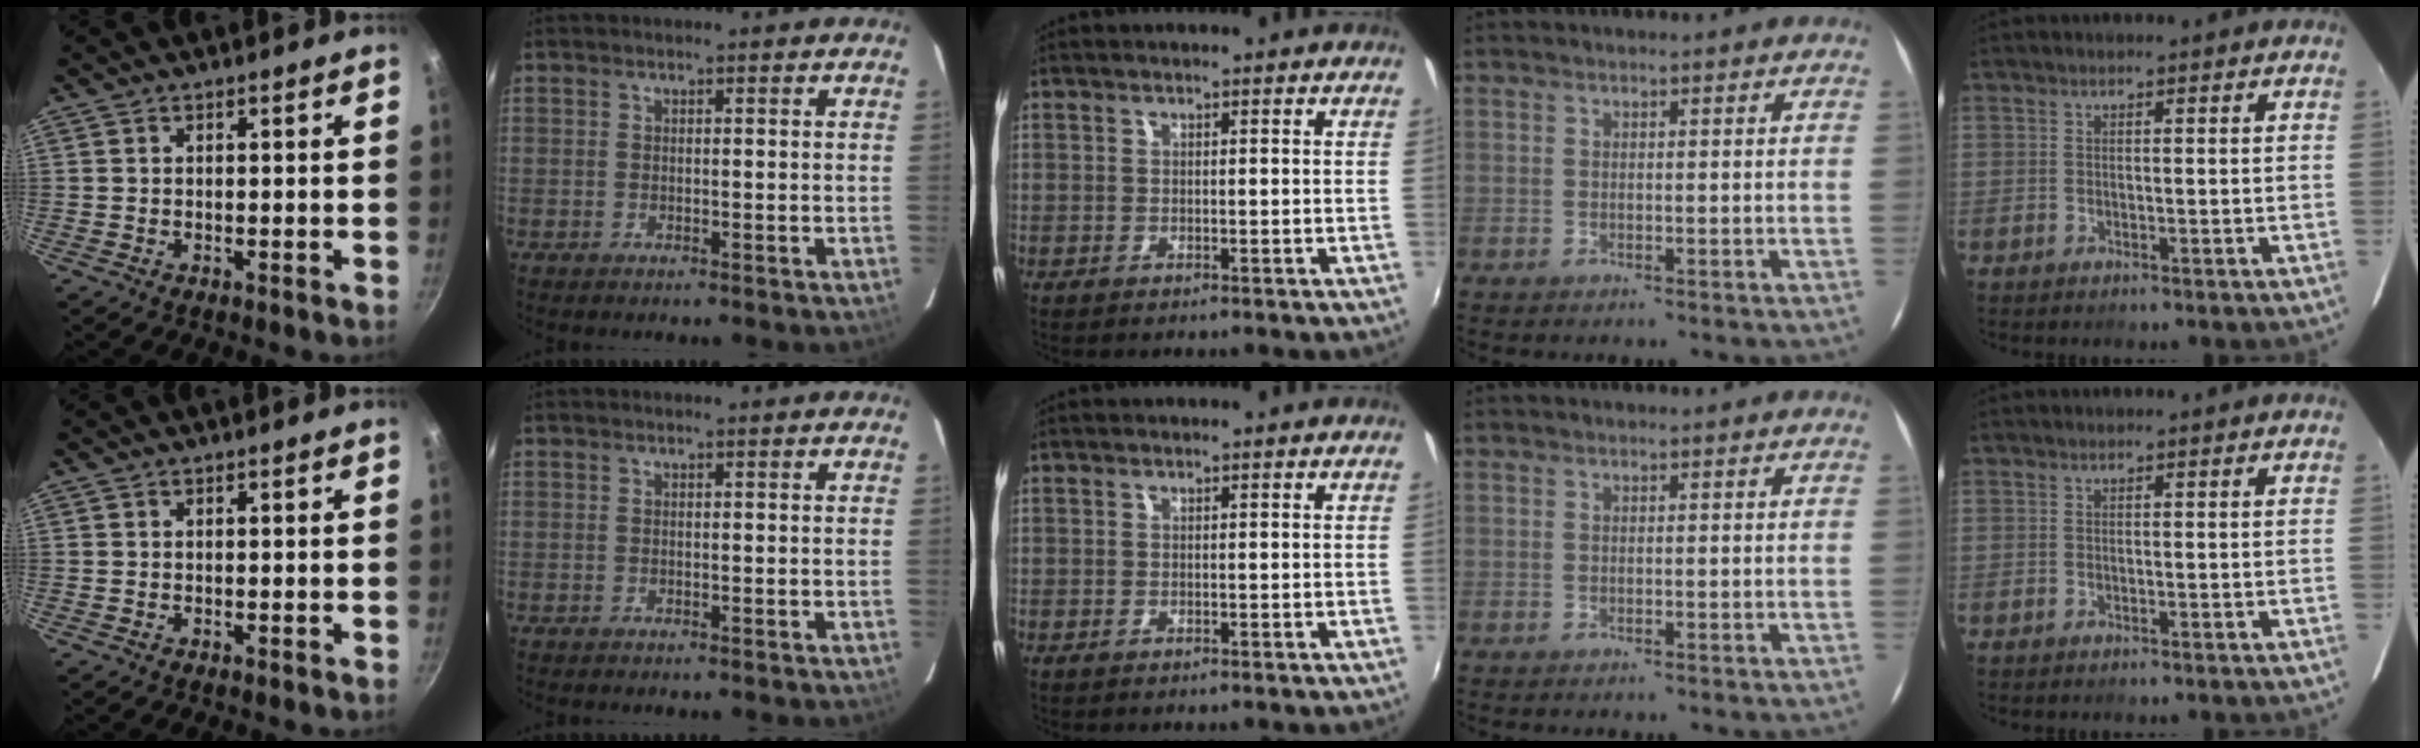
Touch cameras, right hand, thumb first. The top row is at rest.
{}